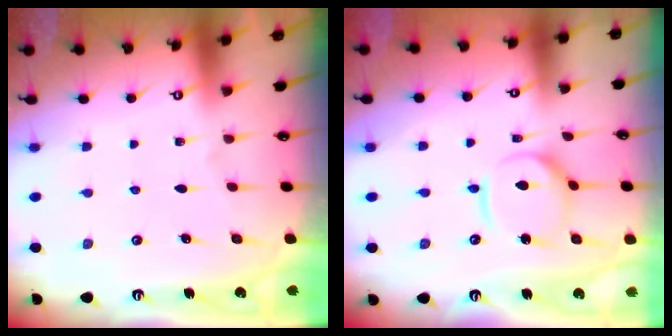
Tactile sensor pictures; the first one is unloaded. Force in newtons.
{"total": 9.3, "press": 9.3, "slide": 1.0}